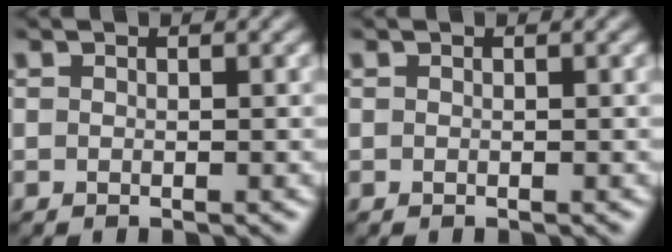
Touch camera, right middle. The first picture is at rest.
{"total": 0.0}